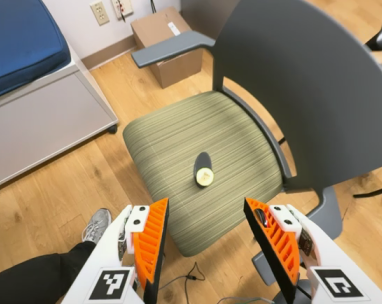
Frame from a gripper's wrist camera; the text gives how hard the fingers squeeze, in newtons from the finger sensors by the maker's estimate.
{"total": 0.0}